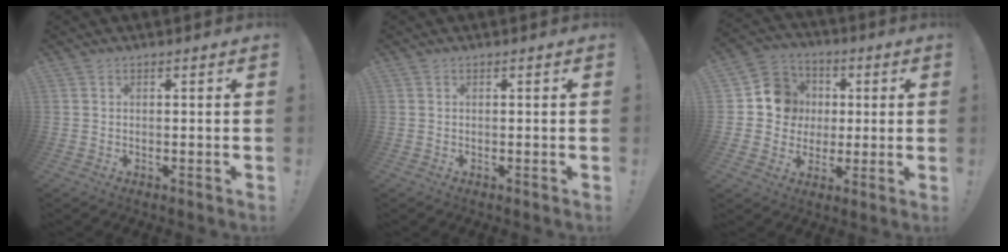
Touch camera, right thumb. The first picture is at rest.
{"total": 0.0}
{"total": 11.9, "force": [1.0, 11.3, 3.4], "torque": [-0.042, 0.014, 0.032]}